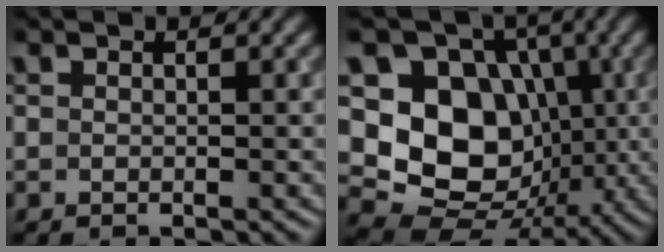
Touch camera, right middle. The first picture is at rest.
{"total": 11.1, "force": [-0.2, 8.9, 6.7], "torque": [-0.107, -0.013, -0.017]}